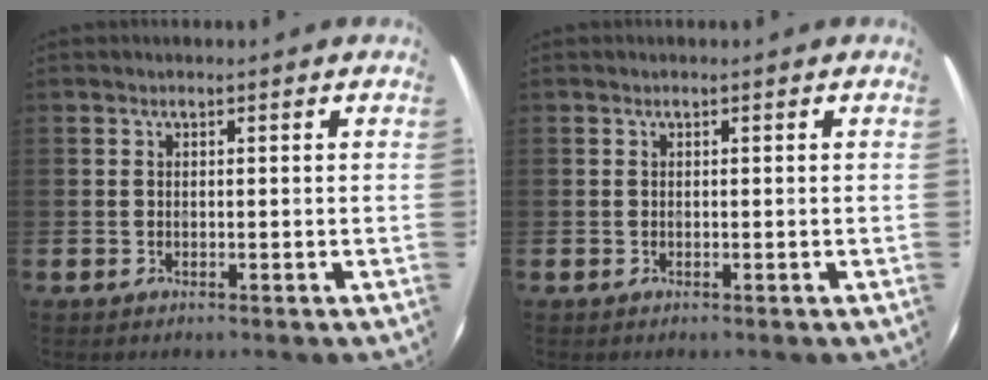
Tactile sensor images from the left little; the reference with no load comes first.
{"total": 0.0}